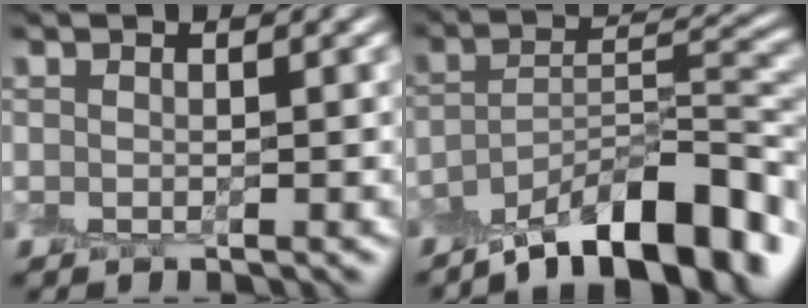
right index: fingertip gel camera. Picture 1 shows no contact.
{"total": 10.6, "force": [-7.7, 3.0, 6.6], "torque": [-0.095, 0.017, -0.134]}